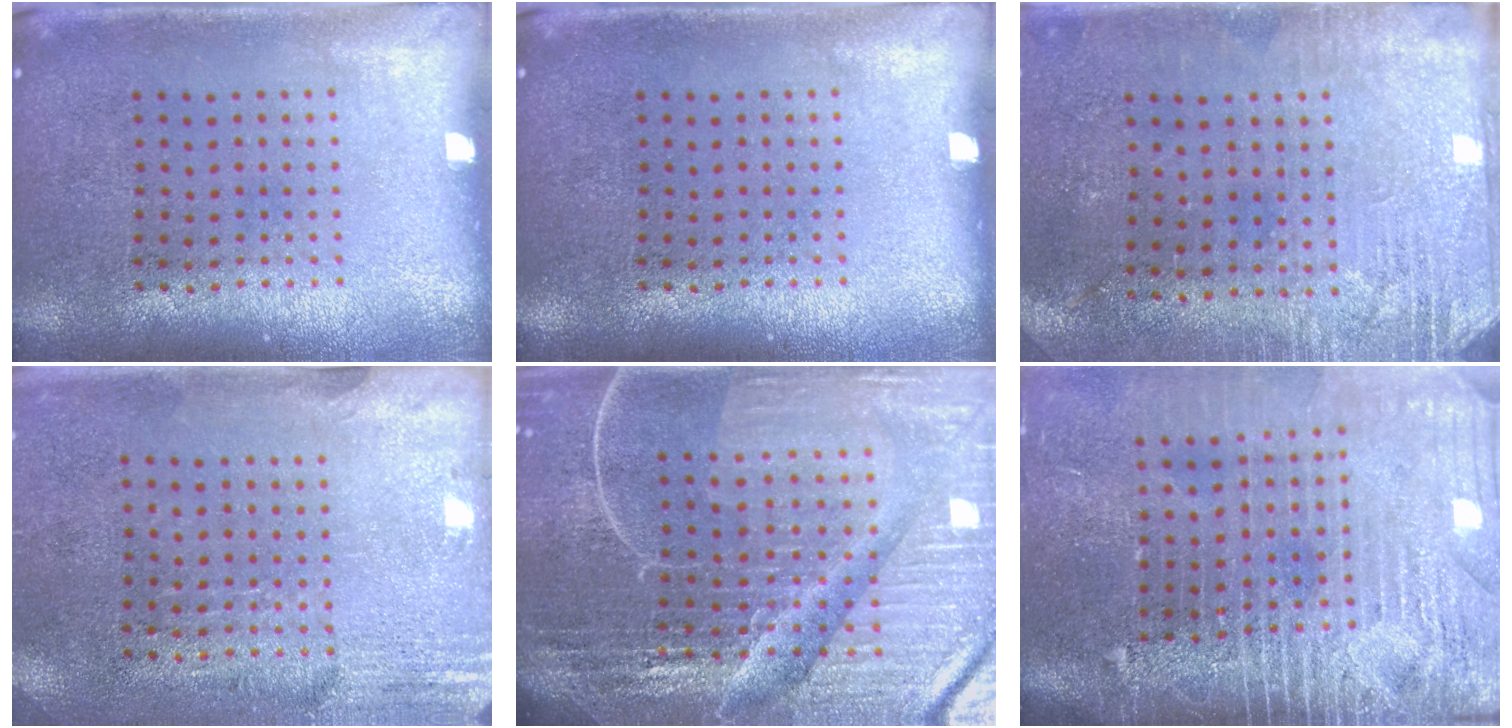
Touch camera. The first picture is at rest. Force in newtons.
{"total": 0.0}
{"total": 2.8, "press": 2.5, "slide": 1.2}
{"total": 2.8, "press": 2.5, "slide": 1.4}
{"total": 6.9, "press": 6.1, "slide": 3.4}
{"total": 4.4, "press": 3.7, "slide": 2.4}